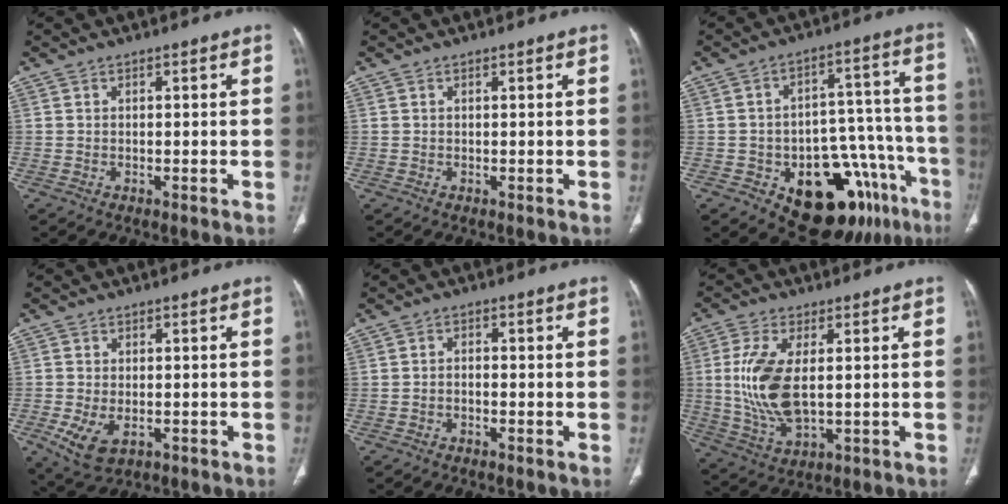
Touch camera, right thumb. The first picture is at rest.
{"total": 0.0}
{"total": 21.6, "force": [-11.2, 11.2, 14.7], "torque": [-0.112, 0.087, -0.142]}
{"total": 6.4, "force": [-1.9, 3.8, 4.7], "torque": [-0.093, -0.008, -0.023]}
{"total": 1.3, "force": [-0.7, 0.9, 0.8], "torque": [-0.009, 0.008, -0.014]}
{"total": 12.0, "force": [0.9, 5.8, 10.5], "torque": [-0.228, -0.012, 0.026]}